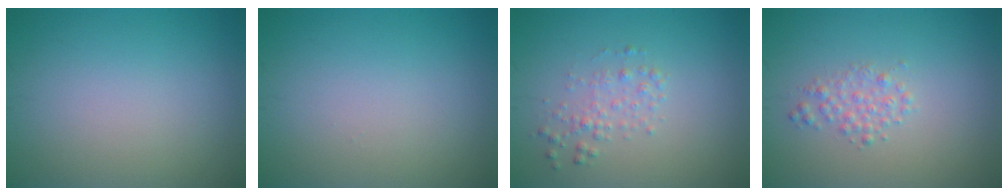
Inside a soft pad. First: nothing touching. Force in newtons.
{"total": 0.0}
{"total": 1.6, "press": 1.6, "slide": 0.0}
{"total": 1.6, "press": 1.6, "slide": 0.1}